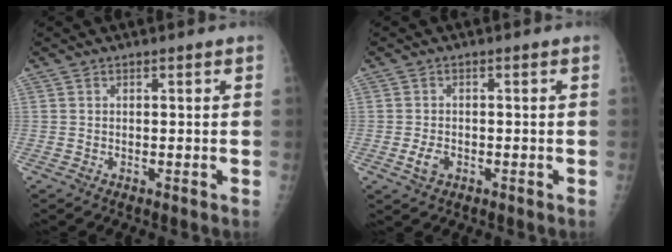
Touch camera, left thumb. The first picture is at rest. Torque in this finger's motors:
{"motor_torque": [-0.01, 0.02, 0.08, -0.06, 0.00]}